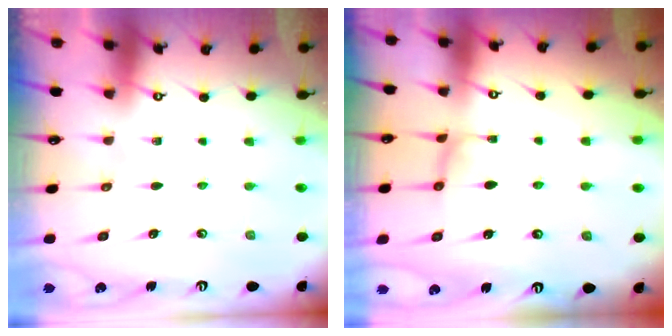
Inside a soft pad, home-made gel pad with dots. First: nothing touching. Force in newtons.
{"total": 1.9, "press": 1.8, "slide": 0.5}